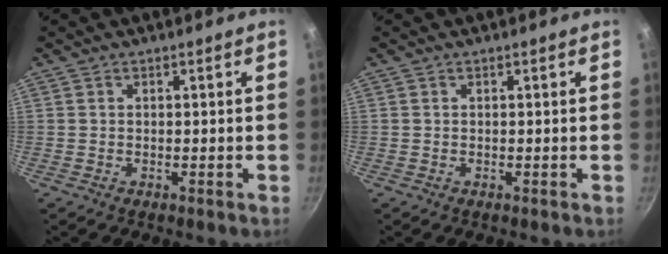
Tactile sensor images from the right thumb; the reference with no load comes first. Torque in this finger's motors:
{"motor_torque": [0.00, 0.00, 0.01, 0.00, 0.00]}